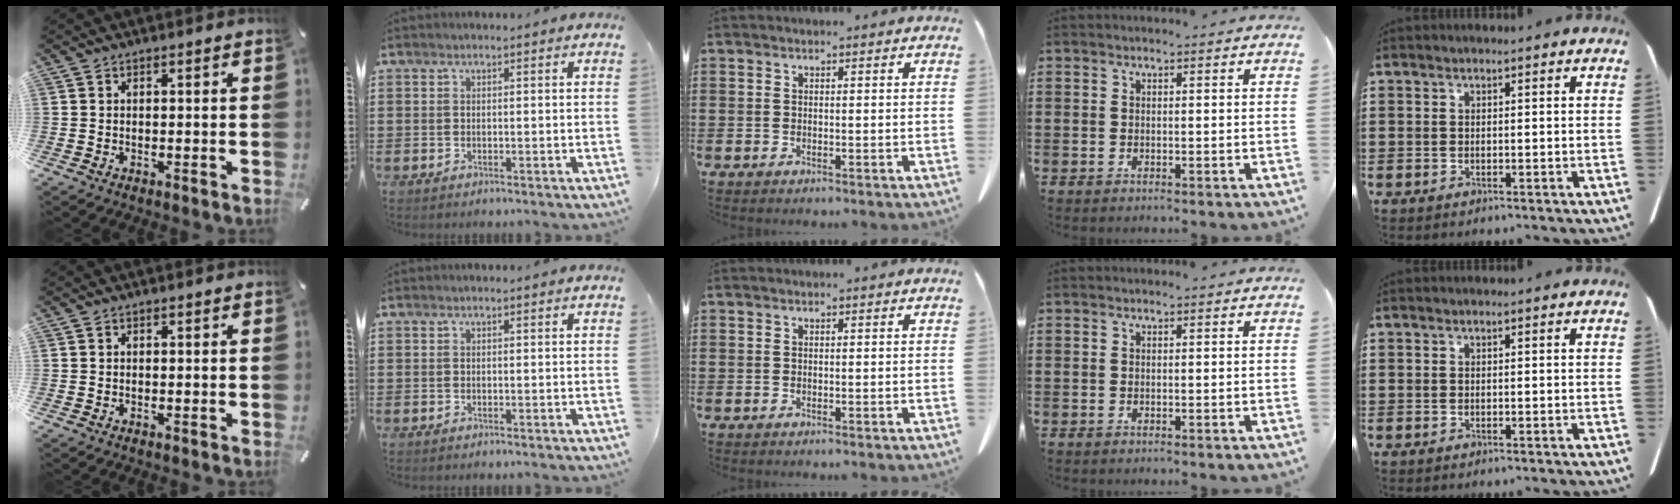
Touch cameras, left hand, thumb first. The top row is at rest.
{}